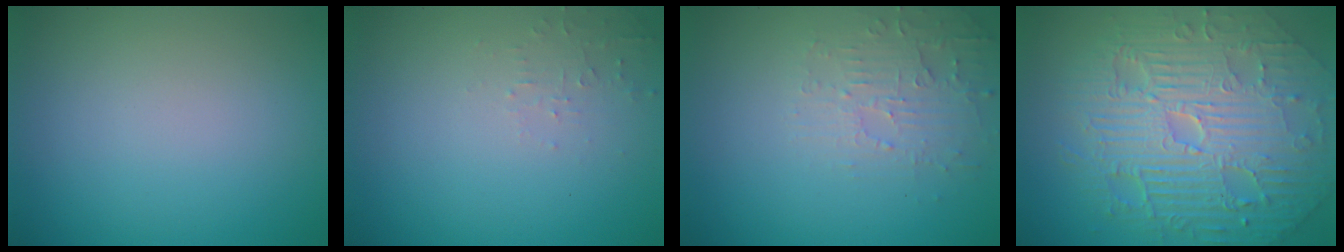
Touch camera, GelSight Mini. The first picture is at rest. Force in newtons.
{"total": 1.2, "press": 1.2, "slide": 0.3}
{"total": 2.8, "press": 2.7, "slide": 0.6}
{"total": 11.1, "press": 7.1, "slide": 8.5}